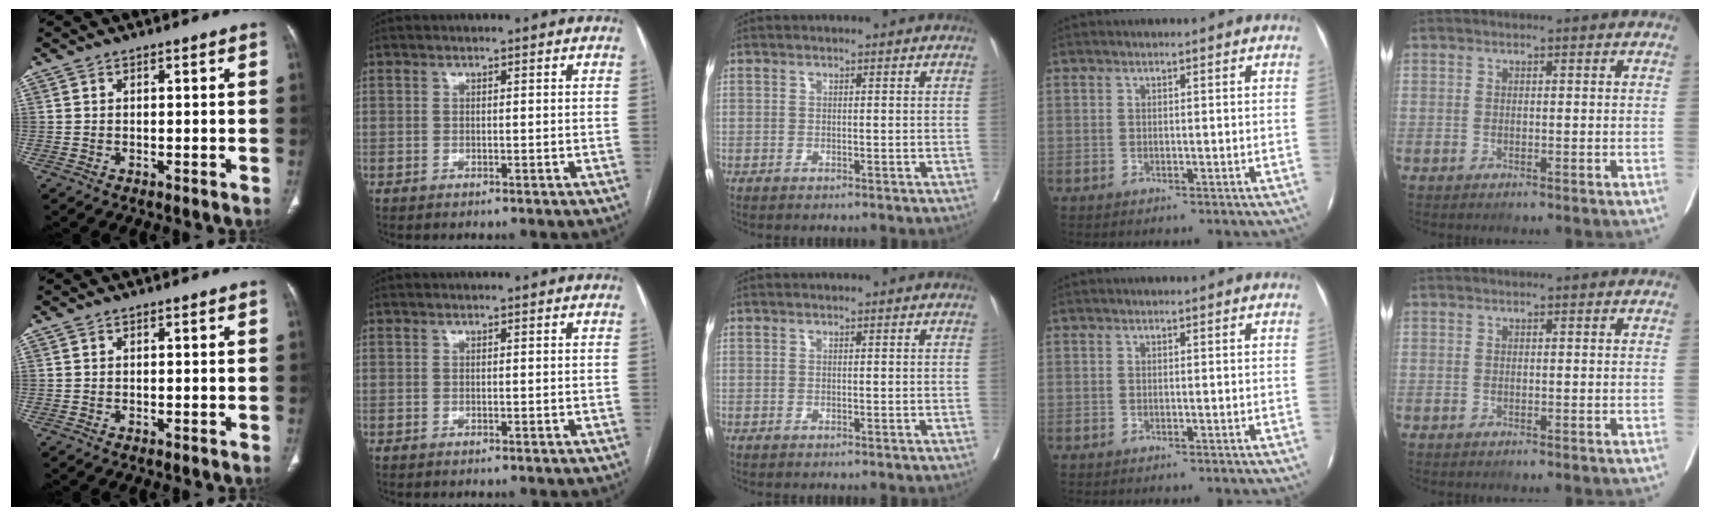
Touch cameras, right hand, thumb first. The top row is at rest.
{}